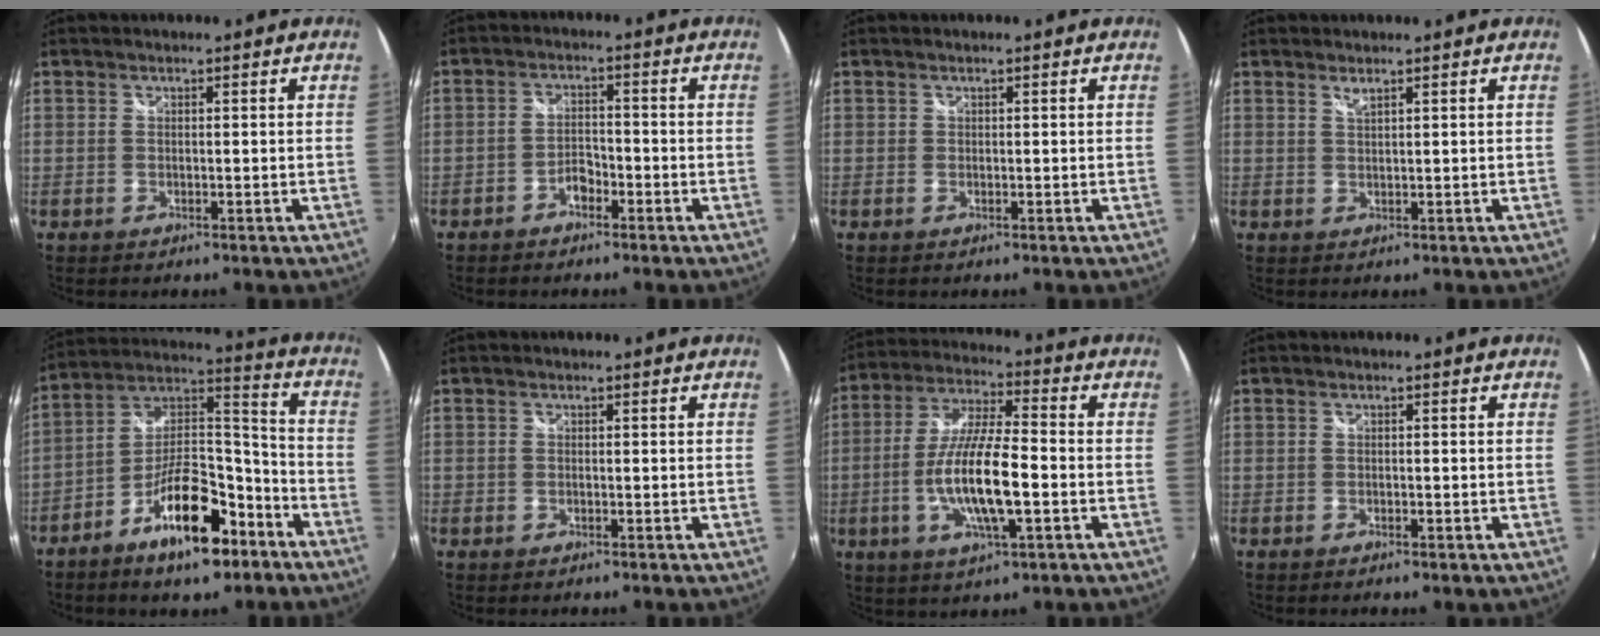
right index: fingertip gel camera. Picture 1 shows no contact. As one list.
[{"total": 3.1, "force": [-2.2, 1.7, 1.4], "torque": [-0.030, 0.006, -0.035]}, {"total": 0.0}, {"total": 1.1, "force": [0.9, 0.0, 0.7], "torque": [-0.012, 0.001, 0.015]}, {"total": 16.4, "force": [-9.3, 6.6, 11.8], "torque": [-0.200, 0.030, -0.145]}, {"total": 0.5, "force": [-0.2, 0.5, 0.0], "torque": [0.001, -0.002, -0.005]}, {"total": 14.1, "force": [-3.5, 3.2, 13.2], "torque": [-0.266, -0.006, -0.065]}, {"total": 1.0, "force": [-0.6, 0.4, 0.7], "torque": [-0.013, 0.000, -0.007]}]